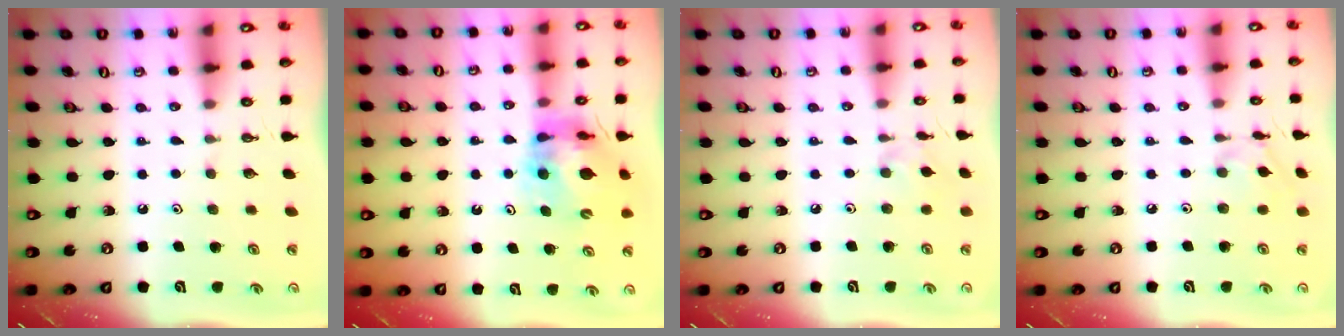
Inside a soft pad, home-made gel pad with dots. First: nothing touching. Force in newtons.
{"total": 12.4, "press": 12.3, "slide": 1.4}
{"total": 2.4, "press": 2.3, "slide": 0.5}
{"total": 5.1, "press": 5.0, "slide": 0.5}